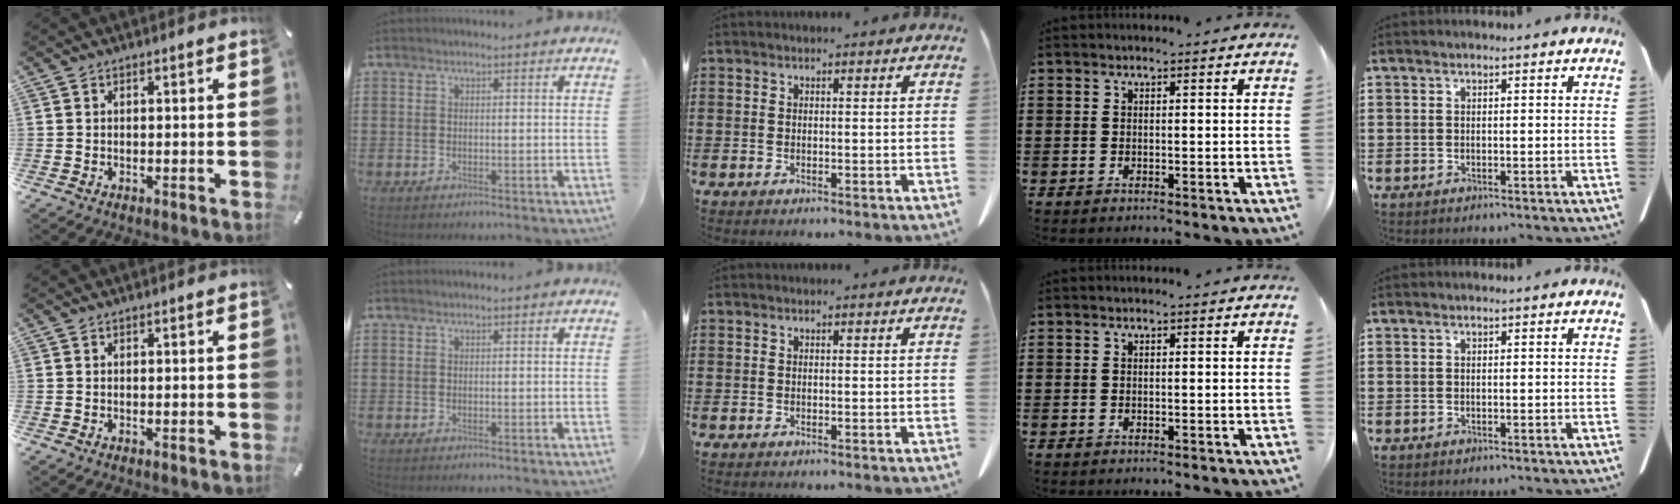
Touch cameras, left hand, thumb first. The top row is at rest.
{}